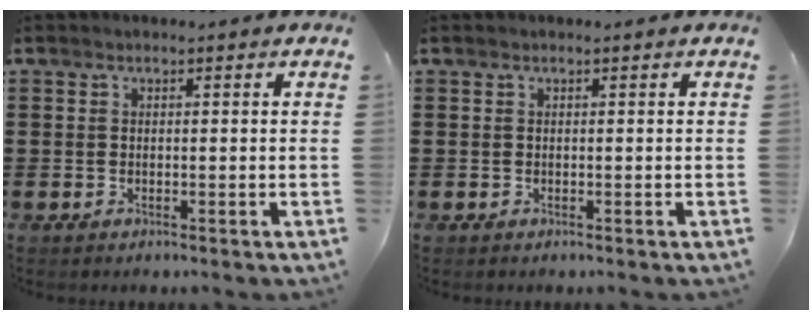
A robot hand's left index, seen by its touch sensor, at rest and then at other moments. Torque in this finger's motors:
{"motor_torque": [0.02, -0.02, 0.00, 0.00]}